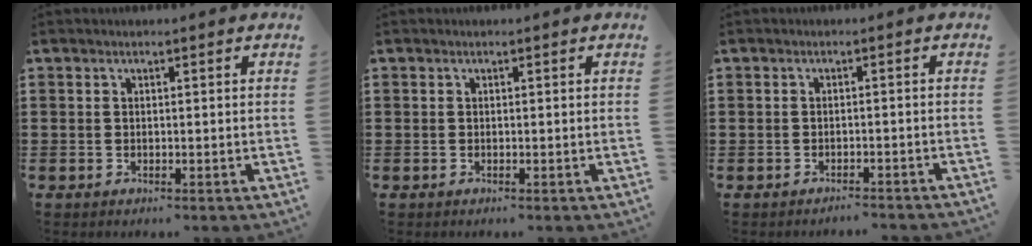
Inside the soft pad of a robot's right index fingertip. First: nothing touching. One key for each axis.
{"total": 0.0}
{"total": 1.4, "fx": -1.4, "fy": 0.1, "fz": 0.1, "tx": -0.006, "ty": 0.001, "tz": -0.031}